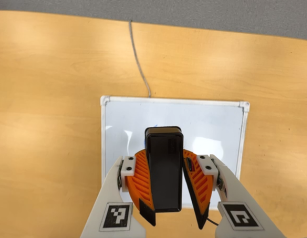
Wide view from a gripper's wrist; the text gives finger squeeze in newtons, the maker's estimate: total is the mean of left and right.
{"total": 9.6, "left": 9.3, "right": 9.9}